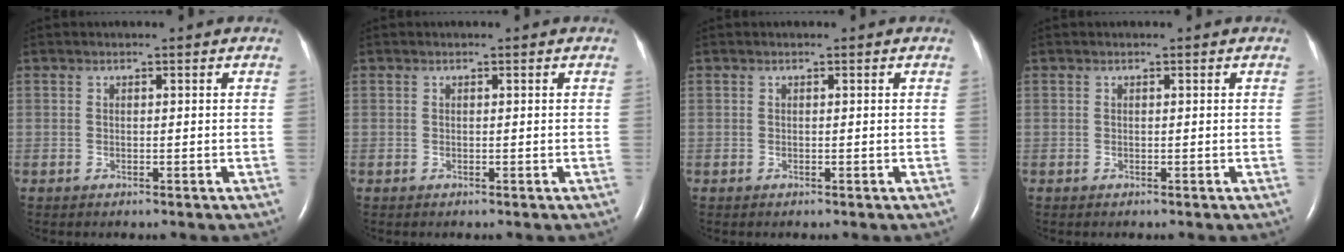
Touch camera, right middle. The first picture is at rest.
{"total": 0.0}
{"total": 0.0}
{"total": 0.0}